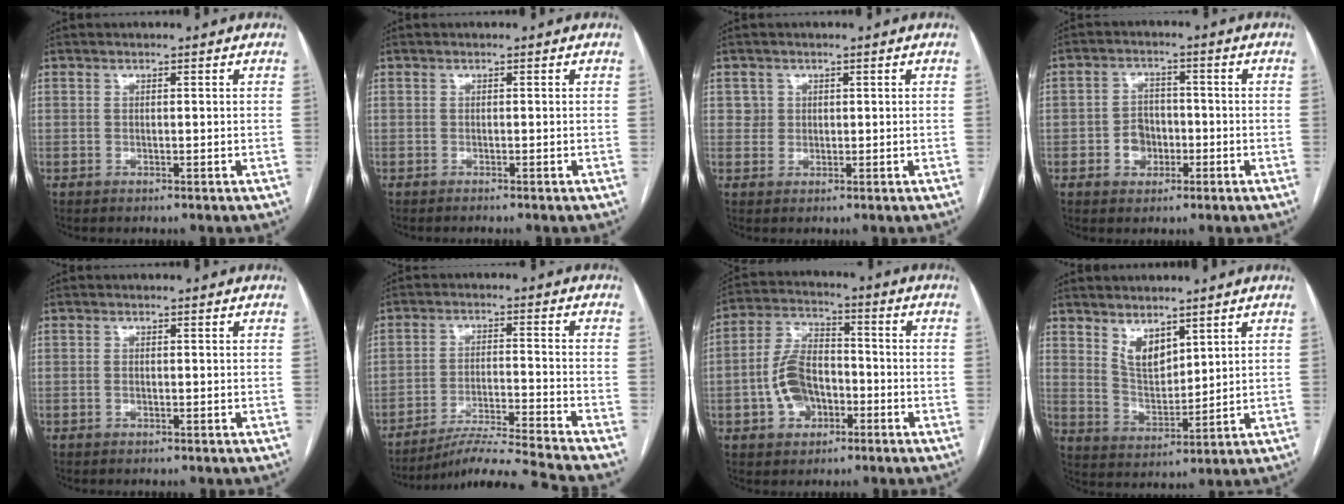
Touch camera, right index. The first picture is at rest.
{"total": 1.2, "force": [-1.0, -0.2, 0.5], "torque": [-0.005, 0.001, -0.015]}
{"total": 1.7, "force": [0.6, 1.6, -0.1], "torque": [0.013, 0.002, 0.004]}
{"total": 4.6, "force": [-1.5, 3.7, 2.3], "torque": [-0.040, 0.013, -0.021]}
{"total": 0.7, "force": [-0.2, 0.4, 0.5], "torque": [-0.013, 0.000, -0.003]}
{"total": 13.2, "force": [-12.1, -3.3, 4.0], "torque": [-0.051, -0.013, -0.201]}
{"total": 9.5, "force": [-2.8, 6.2, 6.7], "torque": [-0.145, 0.020, -0.051]}
{"total": 5.7, "force": [3.8, 2.5, 3.4], "torque": [-0.069, -0.007, 0.085]}